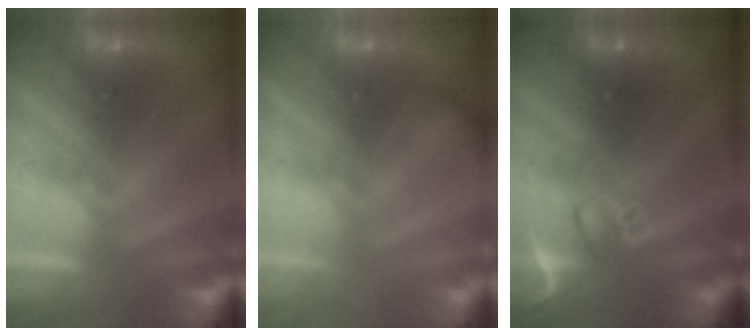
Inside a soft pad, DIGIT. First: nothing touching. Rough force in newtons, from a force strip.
{"total": 2.1}
{"total": 2.4}